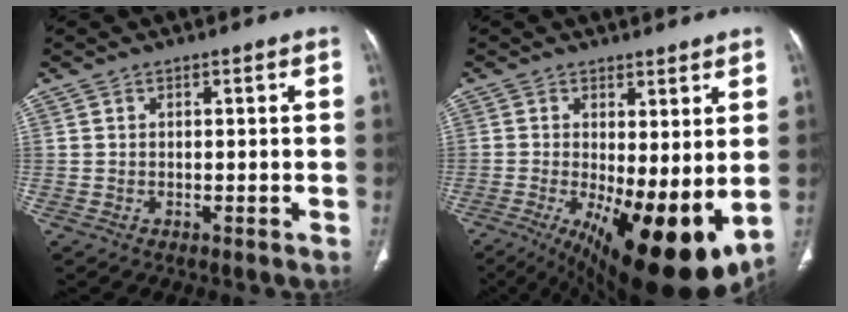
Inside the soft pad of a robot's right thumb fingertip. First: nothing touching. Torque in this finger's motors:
{"motor_torque": [1.34, 3.67, 0.36, -0.09, 0.43]}